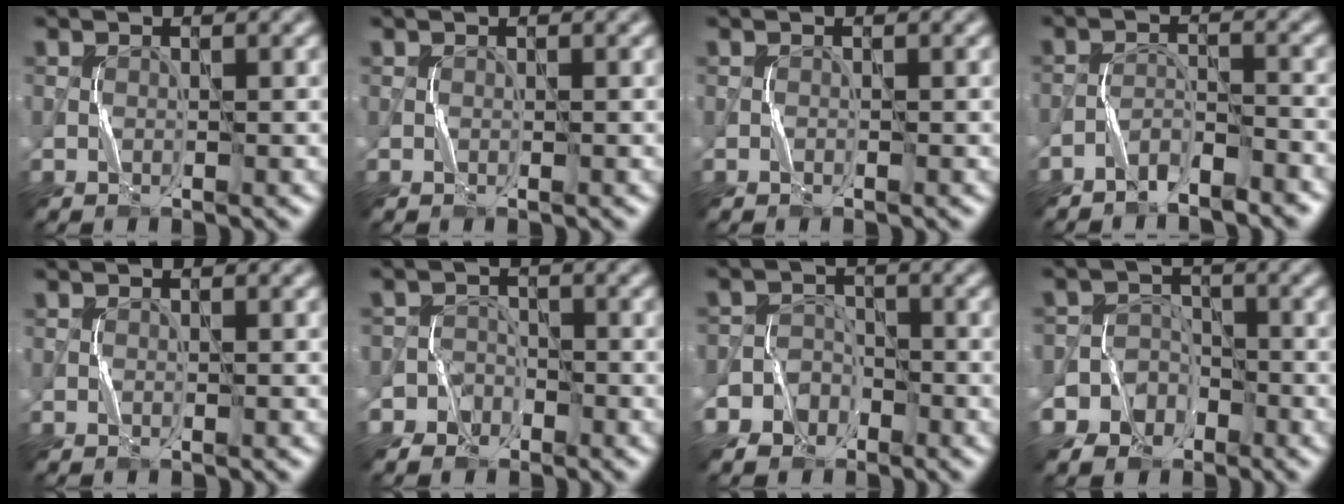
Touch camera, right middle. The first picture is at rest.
{"total": 0.0}
{"total": 0.0}
{"total": 2.7, "force": [-2.5, 0.5, 0.9], "torque": [-0.017, 0.006, -0.051]}
{"total": 0.0}
{"total": 2.6, "force": [-1.8, 1.9, -0.4], "torque": [0.029, 0.009, -0.037]}
{"total": 3.6, "force": [-2.4, 2.6, 0.2], "torque": [0.016, 0.006, -0.052]}
{"total": 6.1, "force": [-3.6, 4.9, 0.2], "torque": [0.010, -0.001, -0.090]}